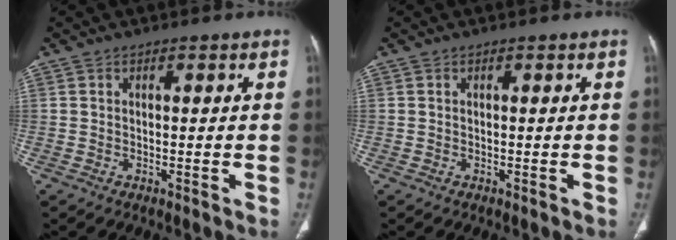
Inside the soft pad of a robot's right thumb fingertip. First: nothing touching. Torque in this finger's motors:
{"motor_torque": [0.09, -0.16, 0.19, 0.19, -0.08]}